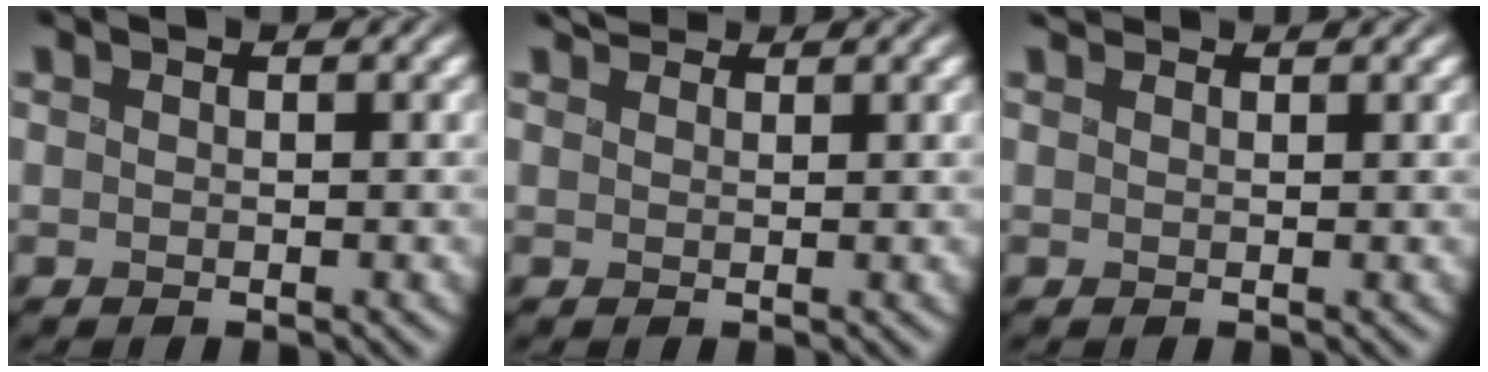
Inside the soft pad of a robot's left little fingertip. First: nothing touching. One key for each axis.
{"total": 2.4, "fx": 2.0, "fy": 0.9, "fz": 0.7, "tx": -0.015, "ty": 0.004, "tz": 0.039}
{"total": 1.8, "fx": 1.6, "fy": 0.5, "fz": 0.6, "tx": -0.011, "ty": 0.010, "tz": 0.024}